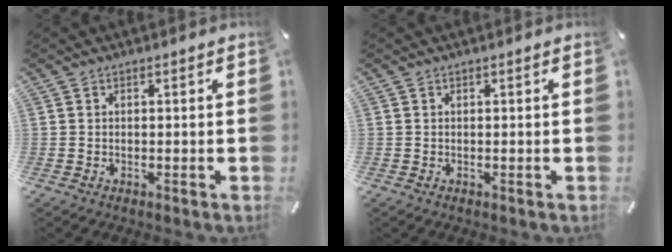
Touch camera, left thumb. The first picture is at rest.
{"total": 0.0}